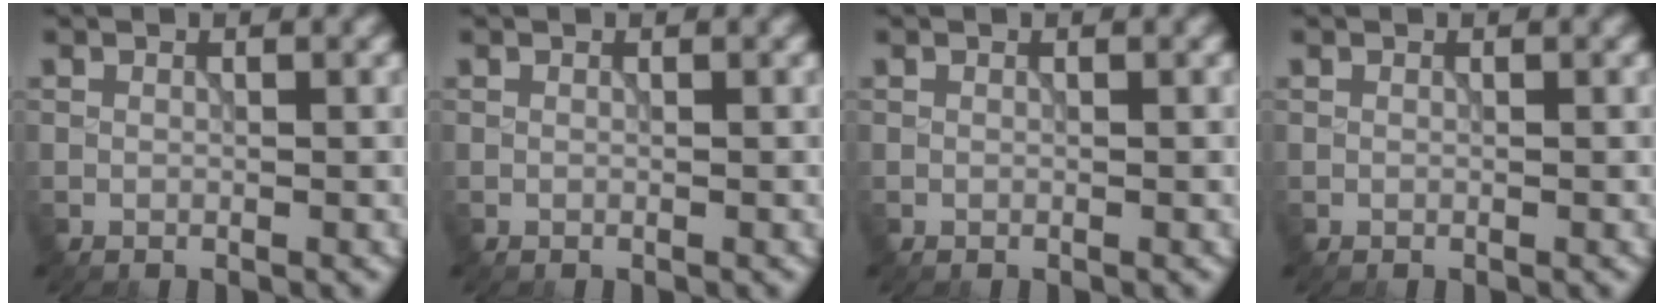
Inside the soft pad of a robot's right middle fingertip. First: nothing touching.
{"total": 0.0}
{"total": 0.0}
{"total": 0.0}